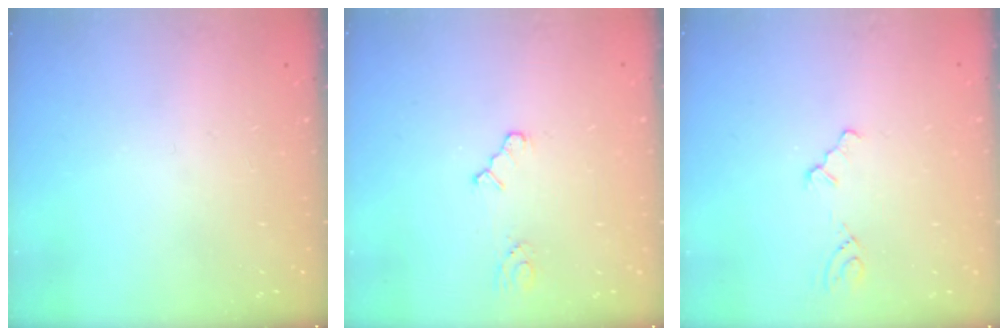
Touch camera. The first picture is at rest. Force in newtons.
{"total": 2.5, "press": 2.5, "slide": 0.3}
{"total": 1.5, "press": 1.5, "slide": 0.2}